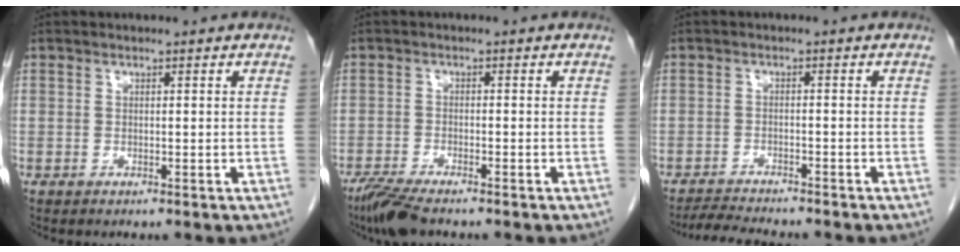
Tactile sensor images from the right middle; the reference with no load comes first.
{"total": 5.0, "force": [-4.1, 0.6, 2.9], "torque": [-0.060, -0.016, -0.076]}
{"total": 5.7, "force": [-5.4, 0.2, 1.8], "torque": [-0.031, -0.015, -0.088]}